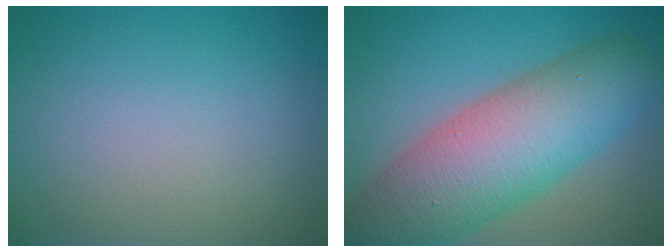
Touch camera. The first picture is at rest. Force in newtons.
{"total": 11.7, "press": 11.7, "slide": 0.5}